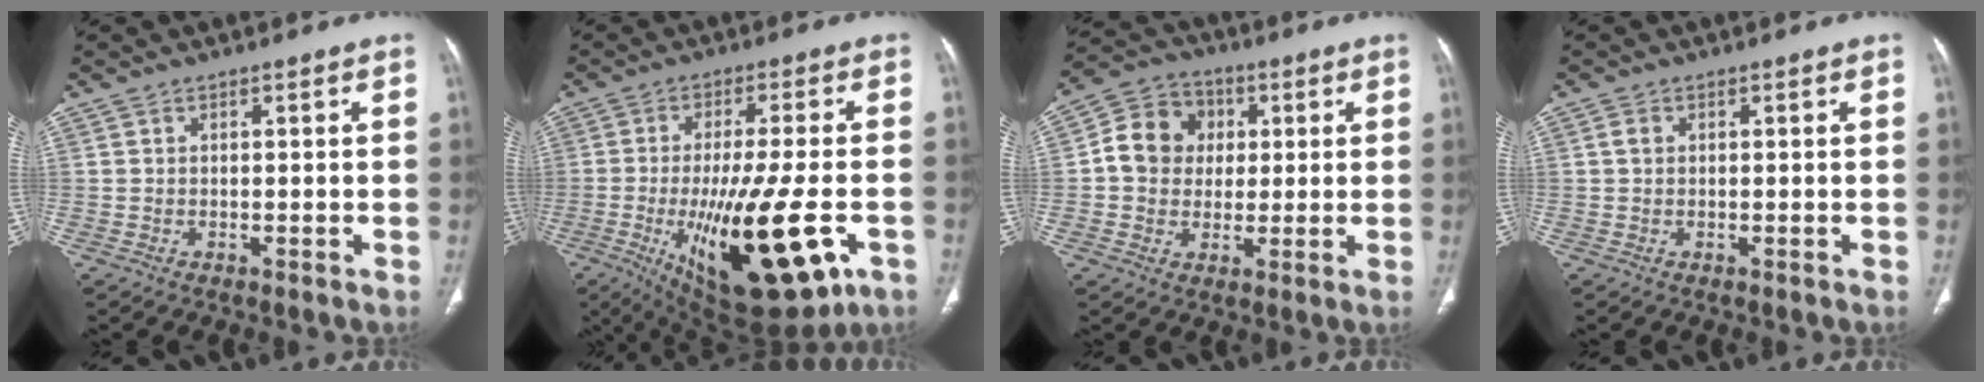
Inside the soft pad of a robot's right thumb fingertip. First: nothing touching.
{"total": 22.7, "force": [-6.7, 7.2, 20.4], "torque": [-0.324, -0.014, -0.083]}
{"total": 10.6, "force": [1.2, 9.4, 4.6], "torque": [-0.053, 0.014, 0.011]}
{"total": 1.0, "force": [0.2, 0.8, 0.6], "torque": [-0.010, 0.003, 0.003]}